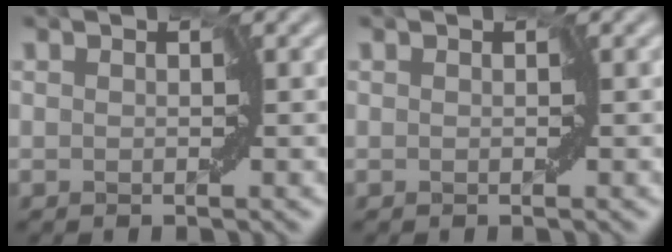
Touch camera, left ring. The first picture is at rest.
{"total": 0.0}